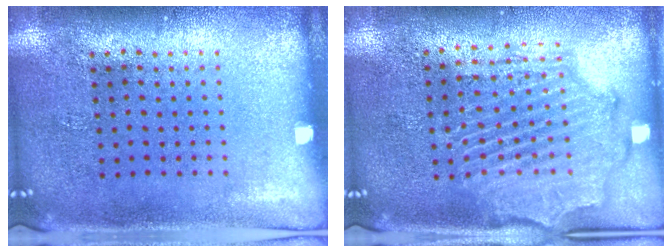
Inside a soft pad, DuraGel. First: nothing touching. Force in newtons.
{"total": 2.1, "press": 2.0, "slide": 0.6}